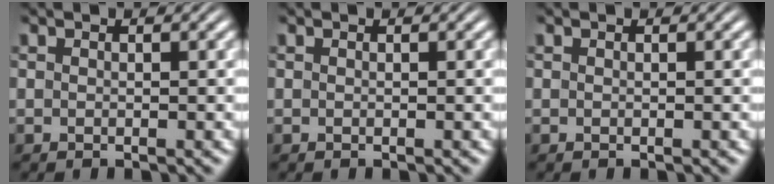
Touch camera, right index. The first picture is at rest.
{"total": 0.0}
{"total": 0.0}